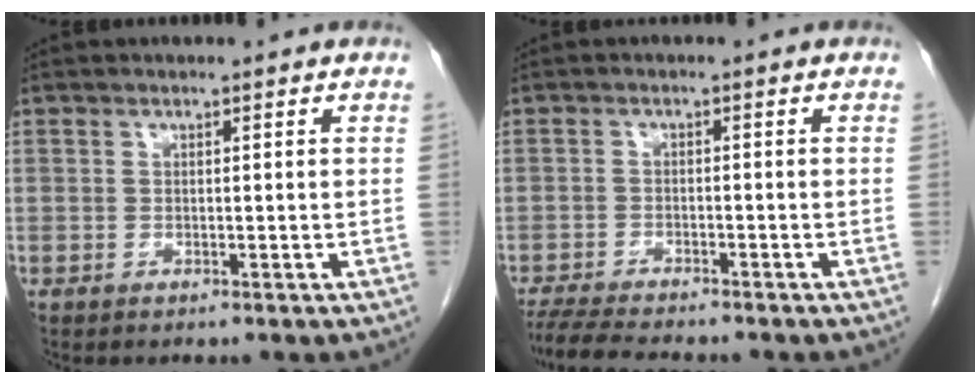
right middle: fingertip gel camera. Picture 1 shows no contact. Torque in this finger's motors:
{"motor_torque": [0.07, 0.02, 0.05, 0.04]}